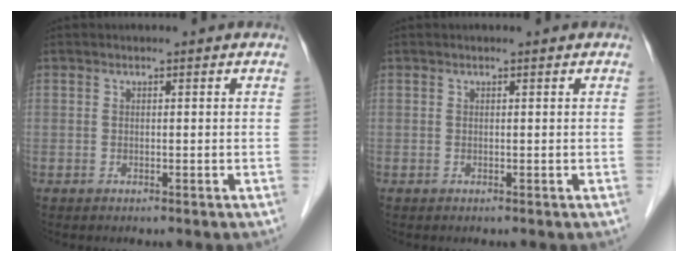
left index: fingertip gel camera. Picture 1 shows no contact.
{"total": 0.0}